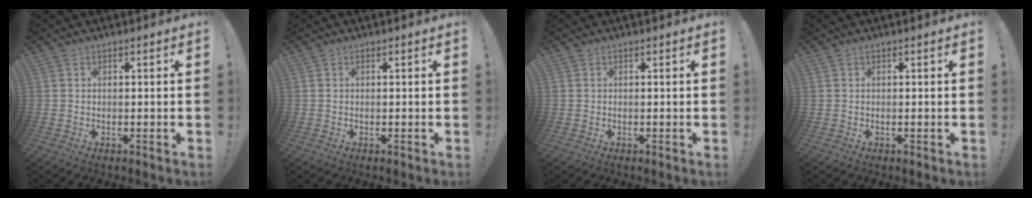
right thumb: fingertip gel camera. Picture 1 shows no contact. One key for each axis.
{"total": 0.0}
{"total": 0.0}
{"total": 0.0}